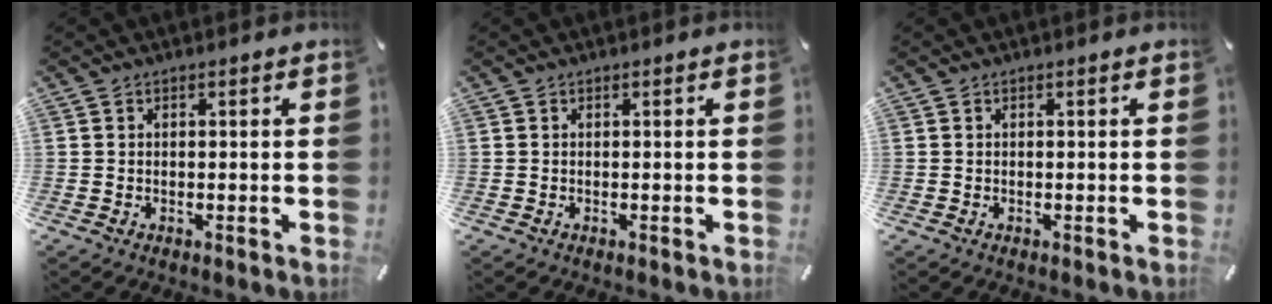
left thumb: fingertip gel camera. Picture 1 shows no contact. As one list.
[{"total": 0.0}, {"total": 0.0}]